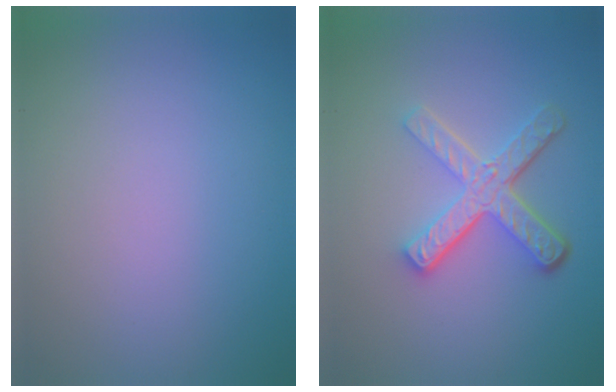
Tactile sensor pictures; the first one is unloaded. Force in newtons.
{"total": 5.1, "press": 3.7, "slide": 3.5}